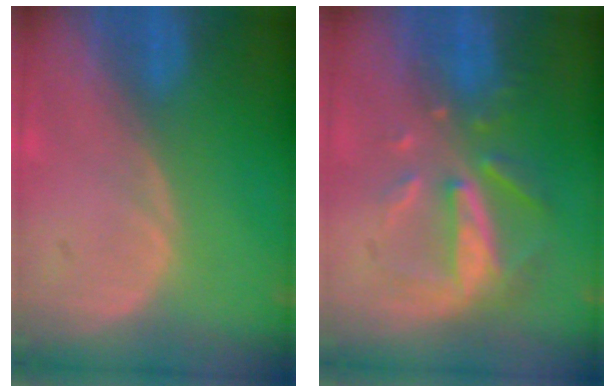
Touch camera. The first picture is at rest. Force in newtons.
{"total": 8.0, "press": 7.2, "slide": 3.3}